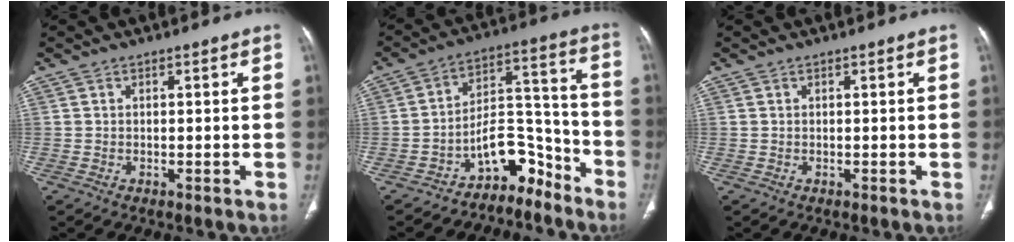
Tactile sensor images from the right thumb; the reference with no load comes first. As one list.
[{"total": 9.9, "force": [-7.6, 5.2, 3.6], "torque": [-0.018, 0.117, -0.130]}, {"total": 0.0}]